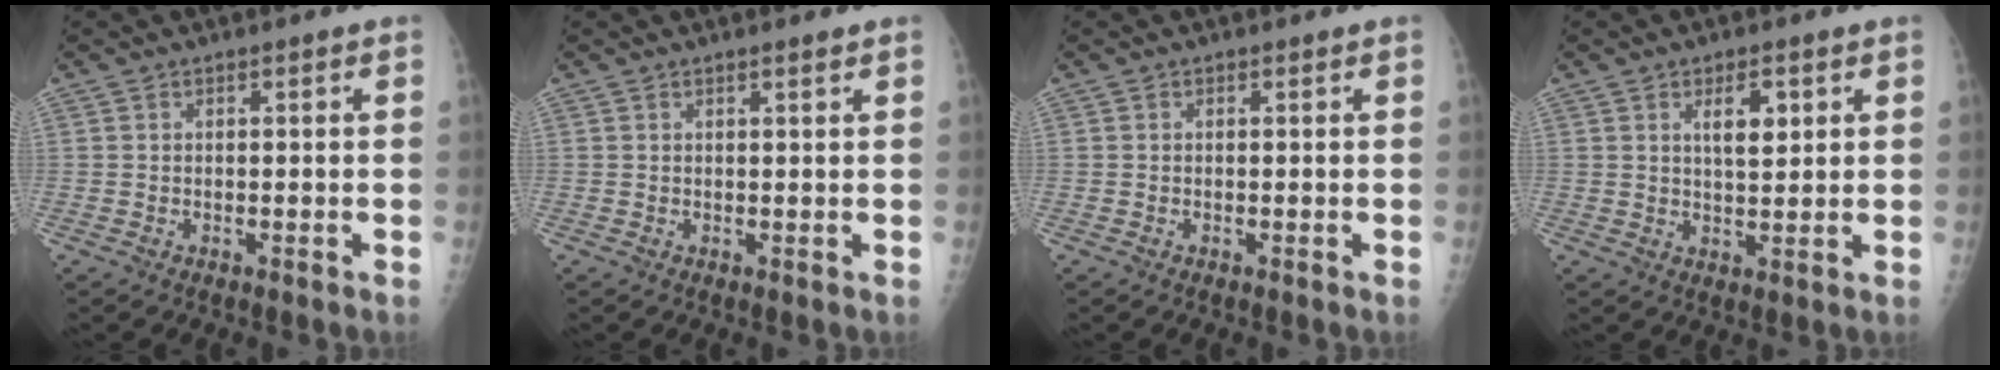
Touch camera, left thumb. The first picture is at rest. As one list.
[{"total": 0.8, "force": [0.7, 0.0, 0.5], "torque": [-0.008, -0.005, 0.012]}, {"total": 0.0}, {"total": 5.0, "force": [2.1, 2.2, 4.1], "torque": [-0.051, -0.011, 0.036]}]